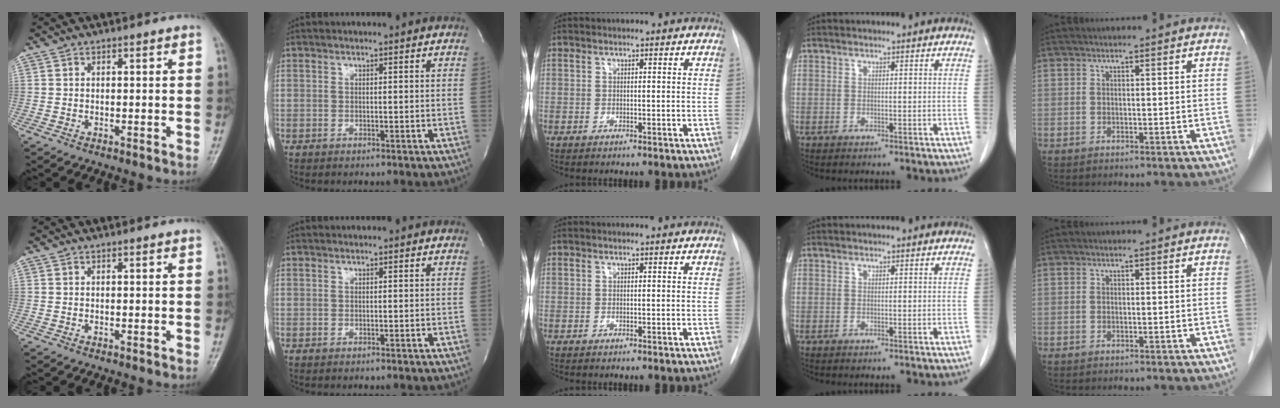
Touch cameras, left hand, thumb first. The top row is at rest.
{}